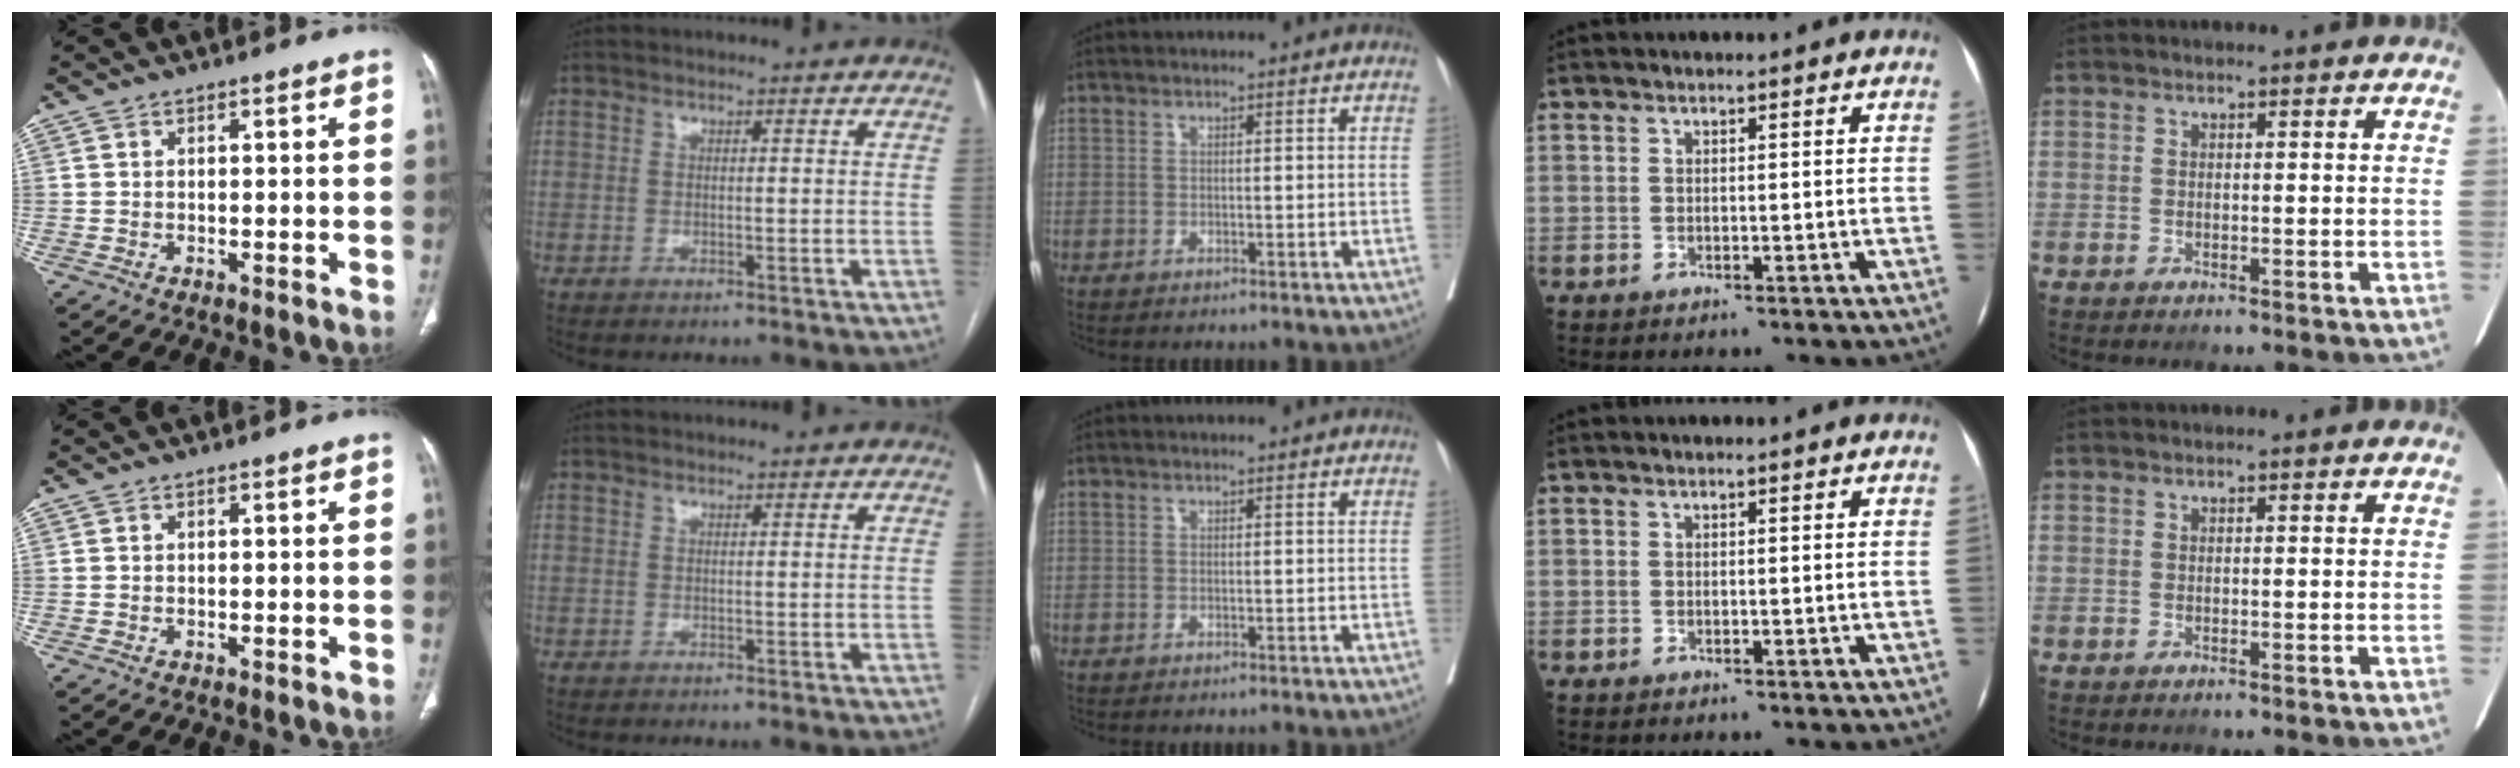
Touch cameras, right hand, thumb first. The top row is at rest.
{}